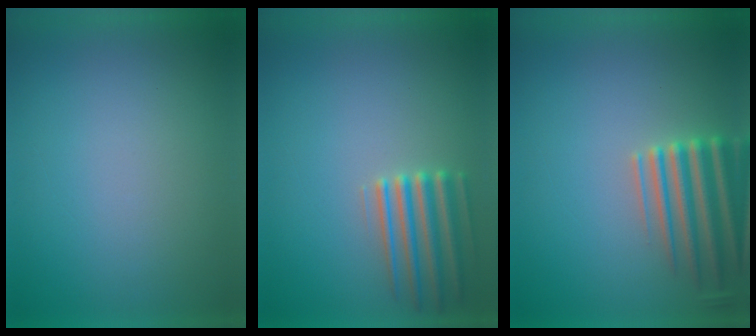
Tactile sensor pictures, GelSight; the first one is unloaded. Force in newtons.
{"total": 4.0}
{"total": 6.0}